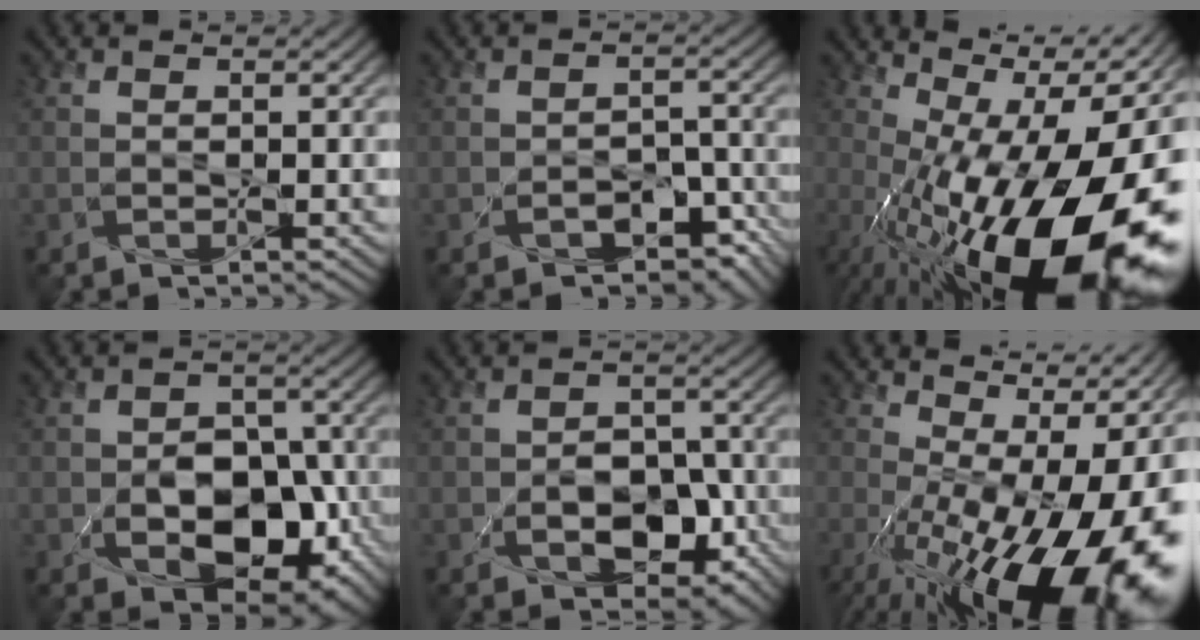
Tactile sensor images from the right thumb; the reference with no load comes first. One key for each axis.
{"total": 5.8, "fx": -3.5, "fy": 3.6, "fz": 2.9, "tx": -0.037, "ty": 0.003, "tz": -0.046}
{"total": 21.0, "fx": -4.1, "fy": 9.5, "fz": 18.2, "tx": -0.272, "ty": -0.007, "tz": -0.067}
{"total": 9.6, "fx": -3.2, "fy": 6.5, "fz": 6.3, "tx": -0.091, "ty": -0.018, "tz": -0.043}
{"total": 7.3, "fx": -2.9, "fy": 4.9, "fz": 4.6, "tx": -0.067, "ty": -0.014, "tz": -0.042}
{"total": 19.2, "fx": -3.0, "fy": 9.7, "fz": 16.3, "tx": -0.229, "ty": -0.023, "tz": -0.028}